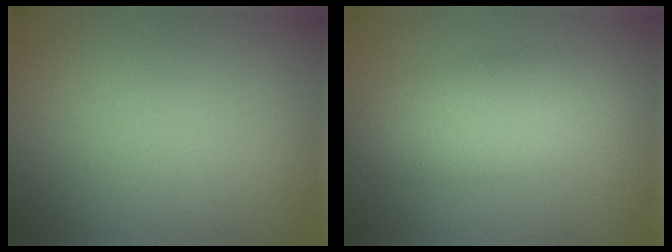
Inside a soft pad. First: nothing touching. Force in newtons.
{"total": 4.7, "press": 4.7, "slide": 0.1}